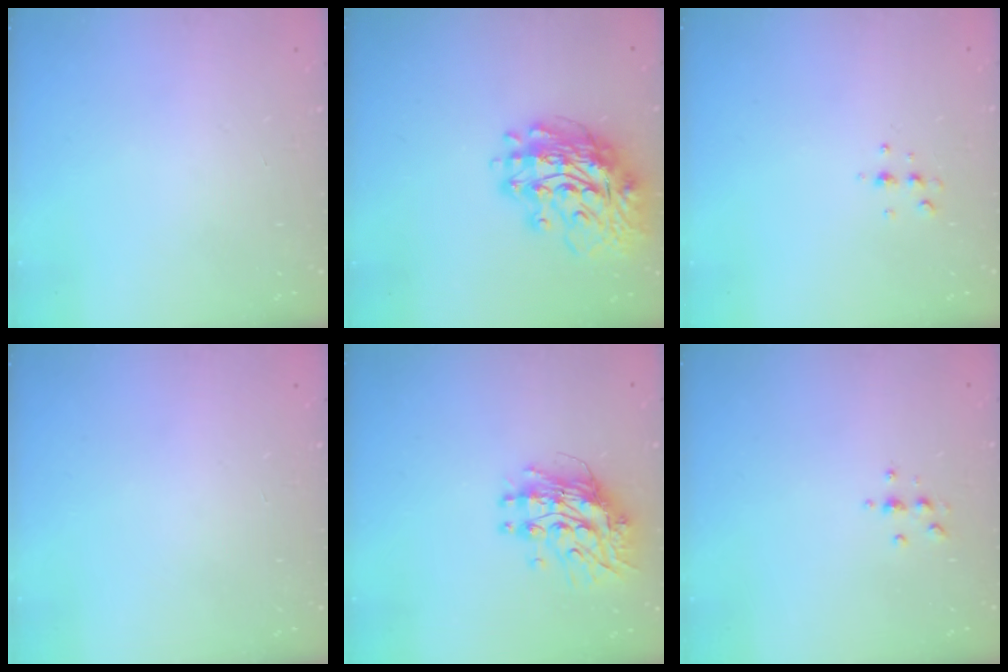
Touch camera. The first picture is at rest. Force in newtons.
{"total": 17.0, "press": 16.8, "slide": 2.5}
{"total": 4.7, "press": 4.6, "slide": 0.6}
{"total": 0.0}
{"total": 11.4, "press": 11.3, "slide": 1.0}
{"total": 4.1, "press": 4.1, "slide": 0.5}